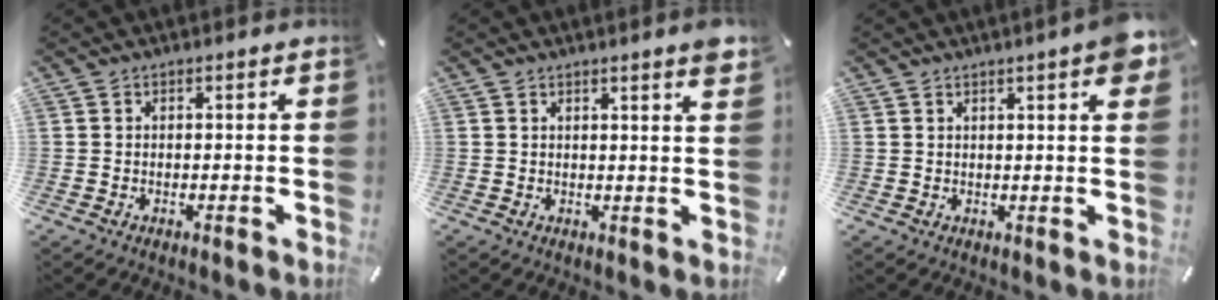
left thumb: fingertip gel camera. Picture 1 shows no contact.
{"total": 3.3, "force": [2.1, 0.0, 2.5], "torque": [-0.034, -0.016, 0.034]}
{"total": 4.5, "force": [2.3, 0.8, 3.7], "torque": [-0.051, -0.010, 0.035]}